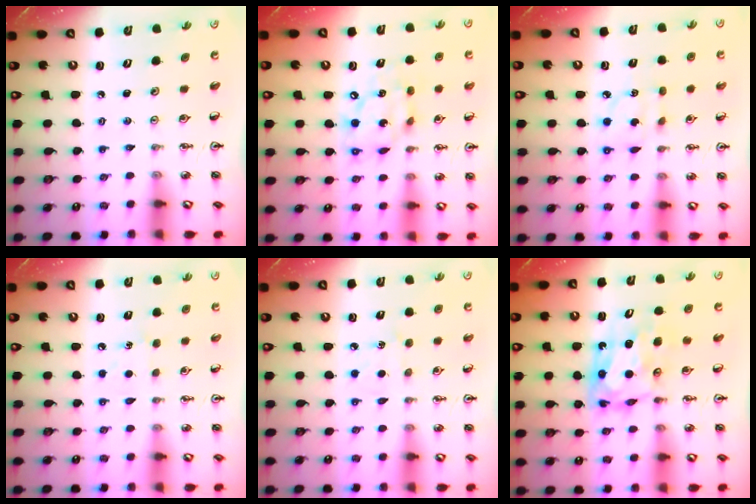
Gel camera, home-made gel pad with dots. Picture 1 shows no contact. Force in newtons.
{"total": 11.2, "press": 11.1, "slide": 1.3}
{"total": 5.2, "press": 5.1, "slide": 0.4}
{"total": 6.2, "press": 6.1, "slide": 0.7}
{"total": 4.2, "press": 4.2, "slide": 0.5}
{"total": 7.8, "press": 7.7, "slide": 0.7}